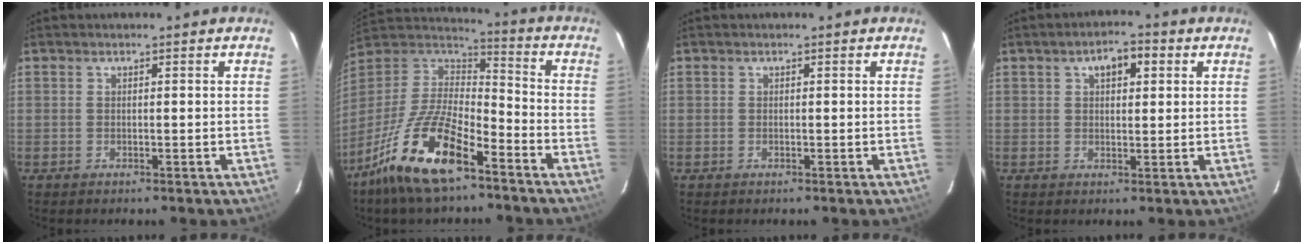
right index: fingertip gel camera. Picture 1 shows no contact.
{"total": 19.2, "force": [-11.9, 6.3, 13.8], "torque": [-0.288, -0.022, -0.229]}
{"total": 0.0}
{"total": 4.9, "force": [2.0, 2.6, 3.6], "torque": [-0.055, 0.018, 0.032]}